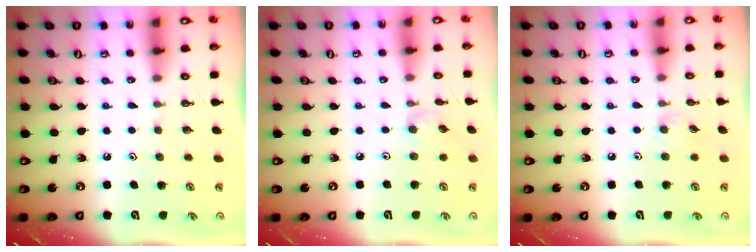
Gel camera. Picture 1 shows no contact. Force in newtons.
{"total": 1.7, "press": 1.7, "slide": 0.4}
{"total": 3.4, "press": 3.3, "slide": 0.5}